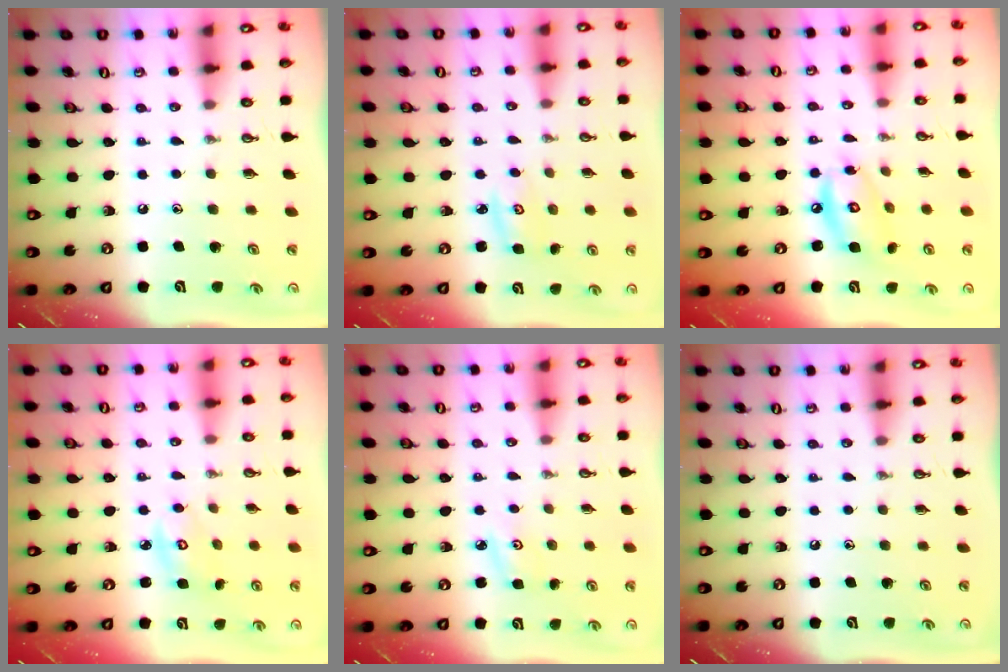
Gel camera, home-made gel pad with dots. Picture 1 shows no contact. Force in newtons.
{"total": 2.8, "press": 2.8, "slide": 0.2}
{"total": 10.5, "press": 10.5, "slide": 0.8}
{"total": 4.1, "press": 4.1, "slide": 0.3}
{"total": 3.6, "press": 3.6, "slide": 0.4}
{"total": 0.0}